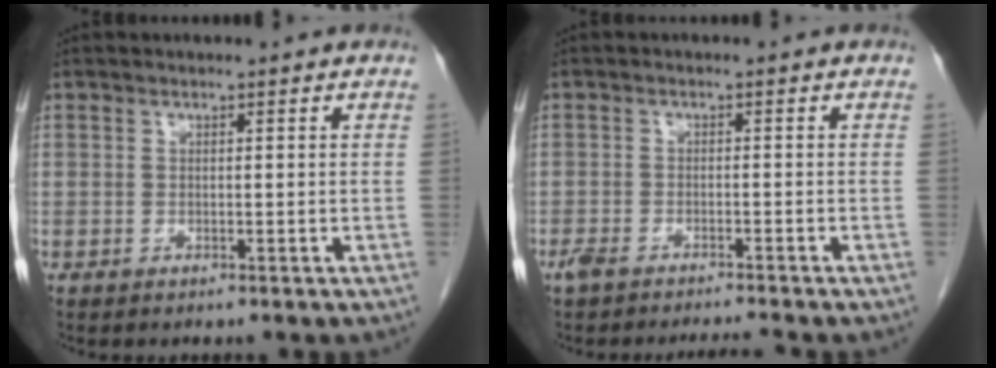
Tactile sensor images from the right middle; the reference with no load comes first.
{"total": 5.0, "force": [-4.6, 0.1, 2.1], "torque": [-0.036, -0.005, -0.074]}